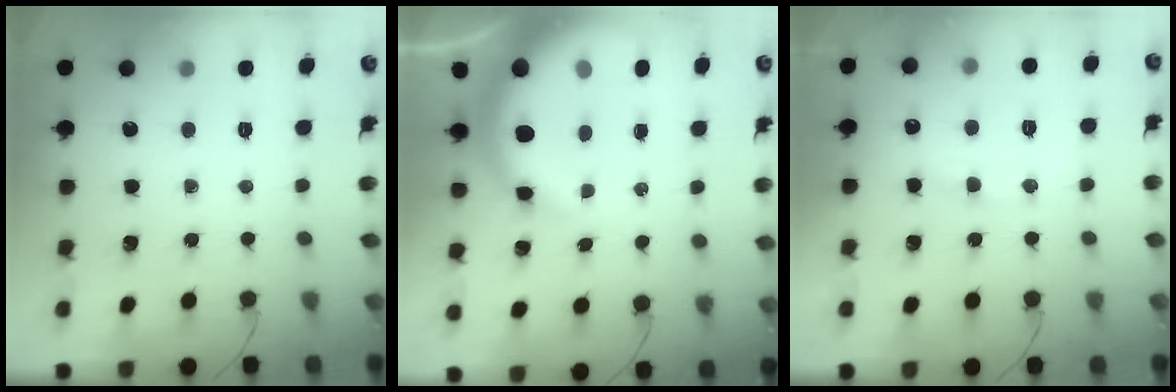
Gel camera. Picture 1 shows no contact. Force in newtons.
{"total": 10.0, "press": 9.8, "slide": 2.0}
{"total": 10.2, "press": 10.2, "slide": 0.9}